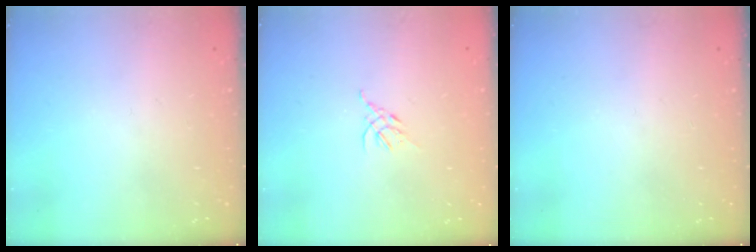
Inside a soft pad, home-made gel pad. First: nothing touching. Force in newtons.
{"total": 2.7, "press": 2.6, "slide": 0.7}
{"total": 0.0}